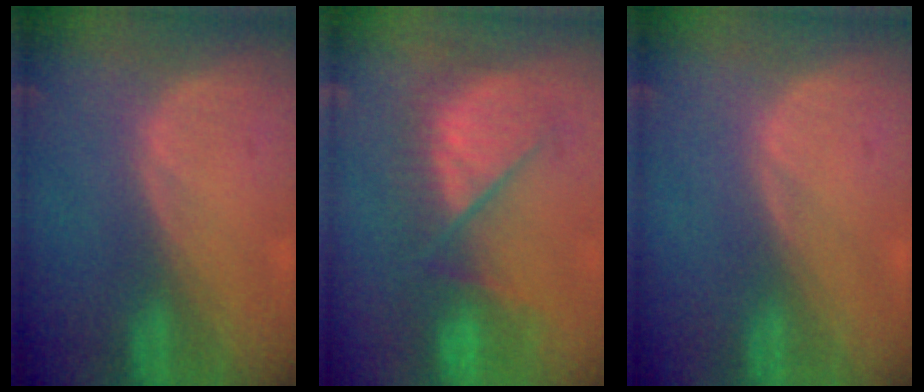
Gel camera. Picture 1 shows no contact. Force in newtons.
{"total": 8.4, "press": 8.4, "slide": 0.6}
{"total": 0.0}